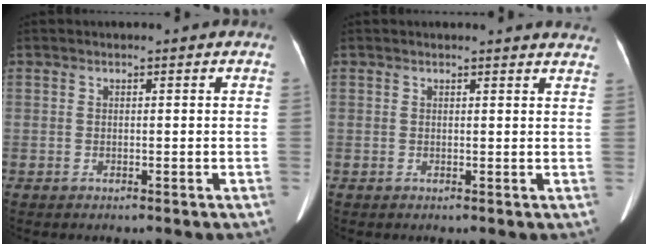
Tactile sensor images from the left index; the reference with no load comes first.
{"total": 6.4, "force": [6.3, 0.5, 1.1], "torque": [-0.001, -0.011, 0.039]}